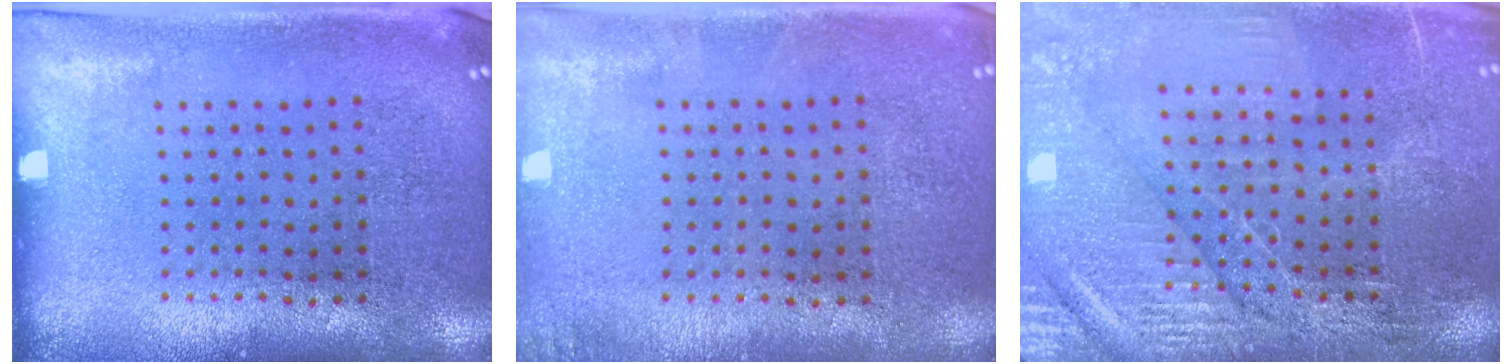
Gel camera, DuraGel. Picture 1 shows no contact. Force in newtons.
{"total": 0.7, "press": 0.7, "slide": 0.1}
{"total": 3.2, "press": 3.2, "slide": 0.4}